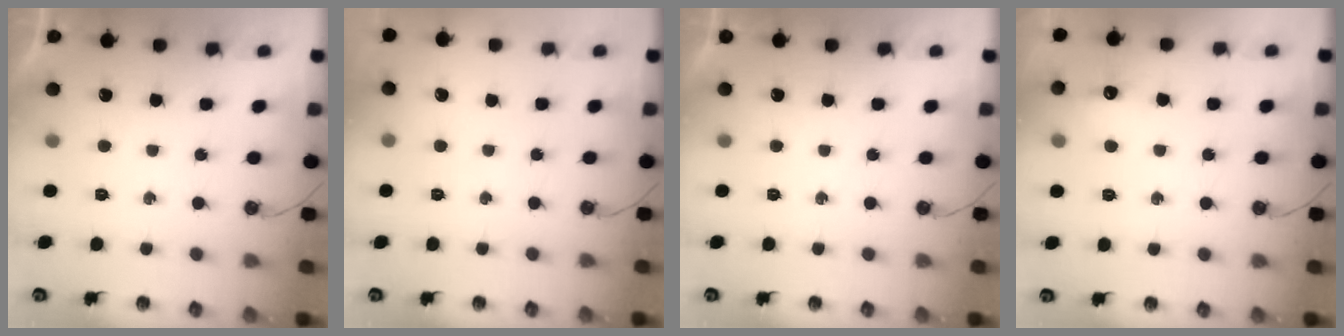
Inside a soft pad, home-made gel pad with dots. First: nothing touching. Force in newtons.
{"total": 0.0}
{"total": 0.0}
{"total": 5.9, "press": 5.8, "slide": 0.9}